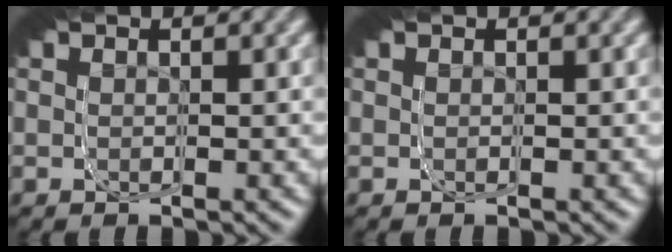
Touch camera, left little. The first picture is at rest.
{"total": 0.0}